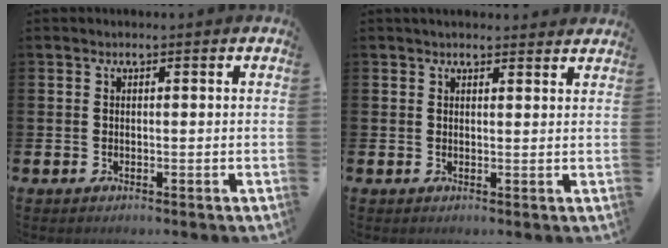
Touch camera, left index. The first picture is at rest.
{"total": 2.1, "force": [2.1, 0.3, 0.2], "torque": [0.001, -0.010, 0.037]}